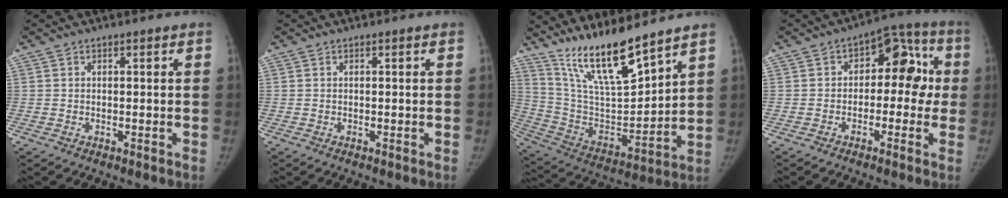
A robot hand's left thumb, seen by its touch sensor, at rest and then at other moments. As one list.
[{"total": 0.0}, {"total": 17.1, "force": [13.6, 3.1, 9.9], "torque": [-0.152, -0.078, 0.264]}, {"total": 11.1, "force": [0.0, 7.2, 8.4], "torque": [-0.045, 0.045, -0.014]}]